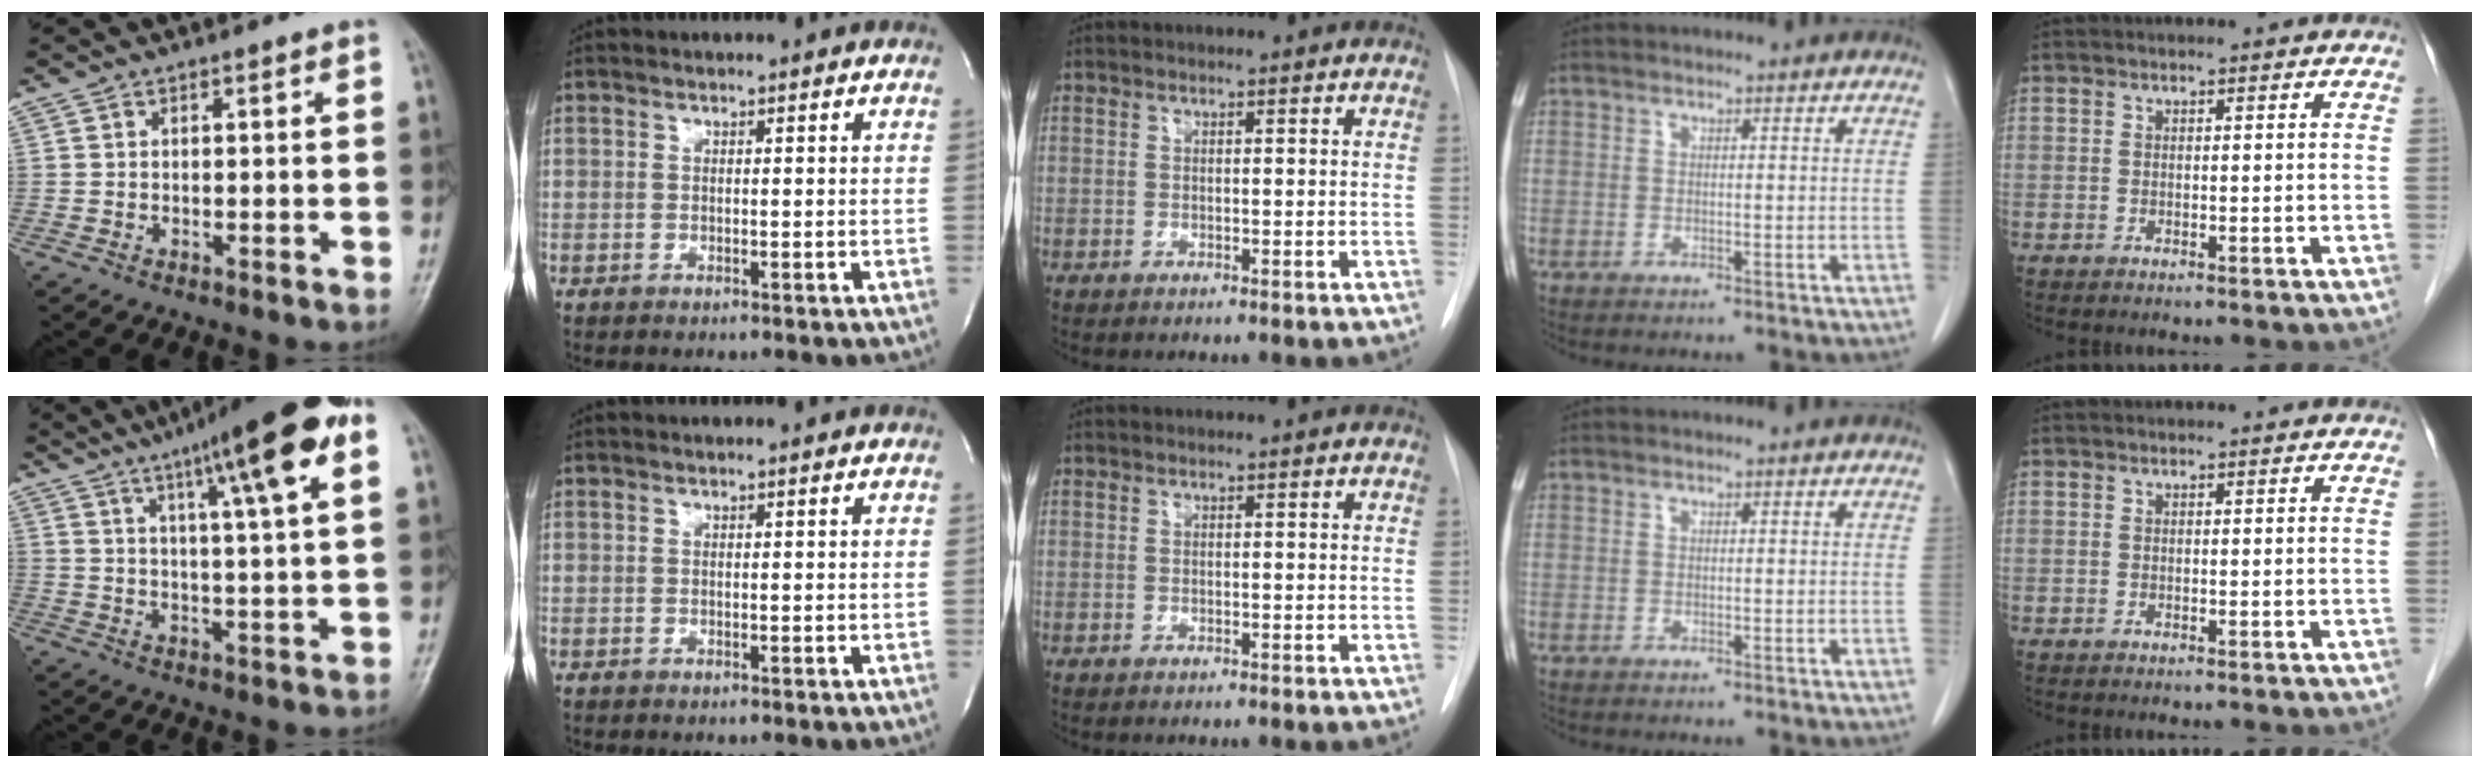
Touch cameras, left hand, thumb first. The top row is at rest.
{"thumb": {"total": 17.4, "force": [8.3, 2.4, 15.1], "torque": [-0.217, -0.004, 0.118]}}